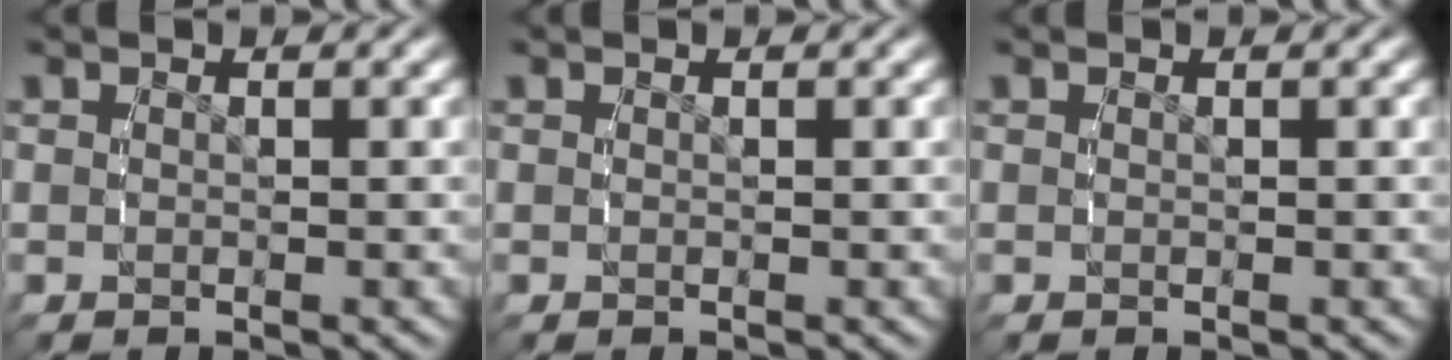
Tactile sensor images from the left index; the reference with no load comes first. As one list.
[{"total": 0.0}, {"total": 0.0}]